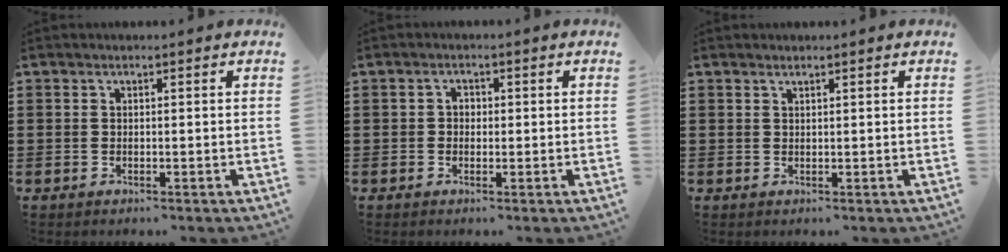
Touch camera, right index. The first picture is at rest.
{"total": 1.2, "force": [-0.3, 1.0, 0.6], "torque": [-0.014, 0.004, -0.008]}
{"total": 0.5, "force": [0.5, 0.1, 0.2], "torque": [-0.005, 0.000, 0.010]}